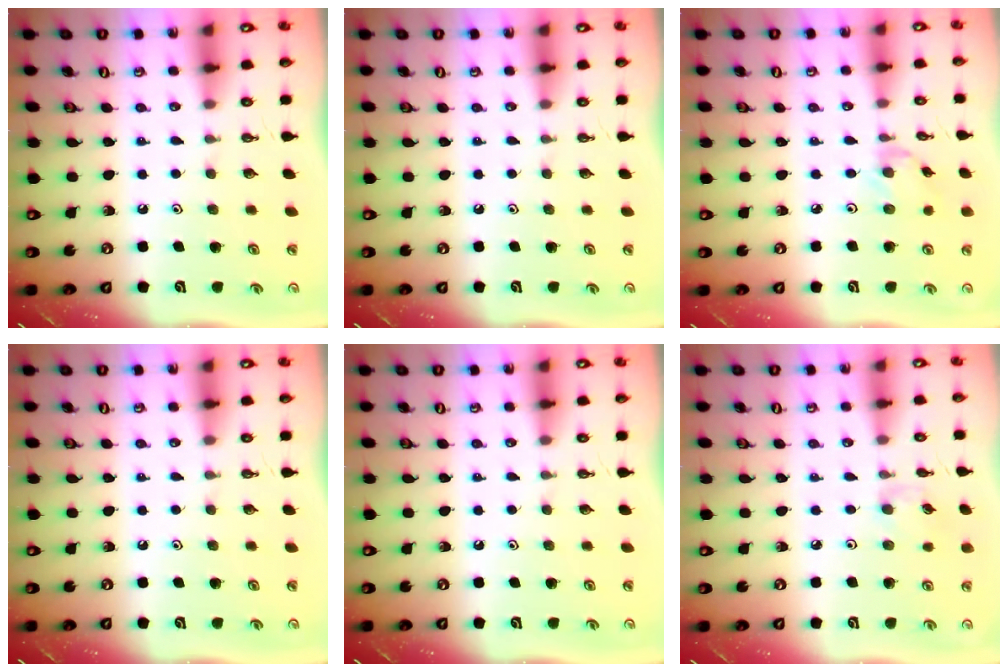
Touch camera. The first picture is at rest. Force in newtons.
{"total": 0.0}
{"total": 3.0, "press": 2.9, "slide": 0.4}
{"total": 0.0}
{"total": 0.0}
{"total": 2.9, "press": 2.8, "slide": 0.5}